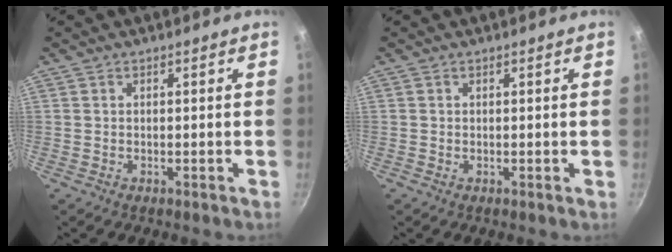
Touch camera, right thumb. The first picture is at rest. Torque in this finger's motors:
{"motor_torque": [0.20, 0.06, 0.29, 0.01, 0.02]}